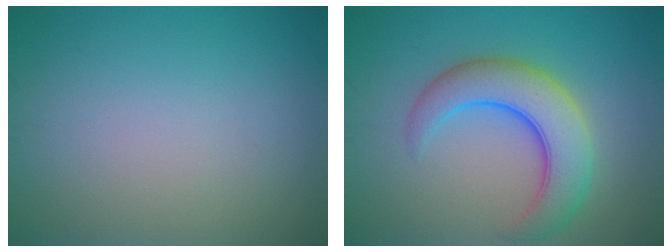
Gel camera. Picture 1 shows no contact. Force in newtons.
{"total": 6.7, "press": 6.7, "slide": 0.3}